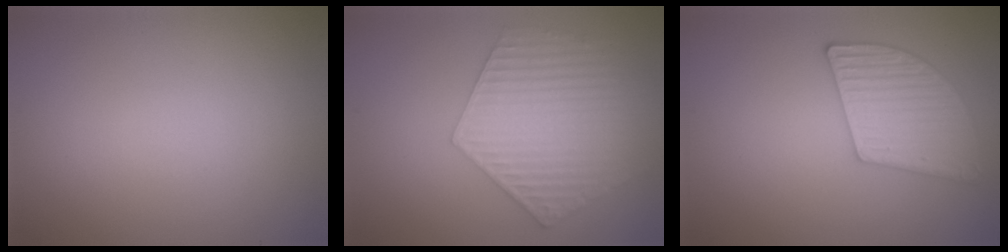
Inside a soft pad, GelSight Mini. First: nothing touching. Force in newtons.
{"total": 6.2, "press": 4.9, "slide": 3.9}
{"total": 4.8, "press": 4.3, "slide": 2.1}